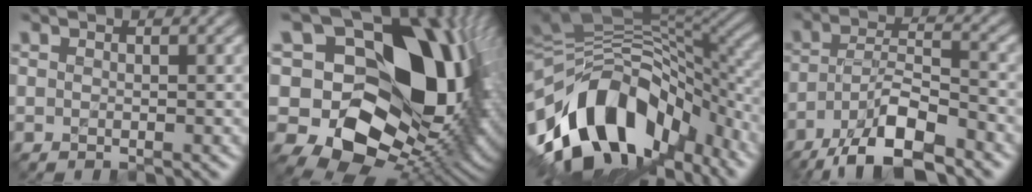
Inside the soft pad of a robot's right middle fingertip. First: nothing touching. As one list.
[{"total": 18.4, "force": [3.8, 13.1, 12.4], "torque": [-0.196, -0.012, 0.092]}, {"total": 14.9, "force": [-5.6, 9.0, 10.6], "torque": [-0.190, 0.005, -0.093]}, {"total": 8.9, "force": [-6.3, 2.6, 5.8], "torque": [-0.099, 0.009, -0.116]}]